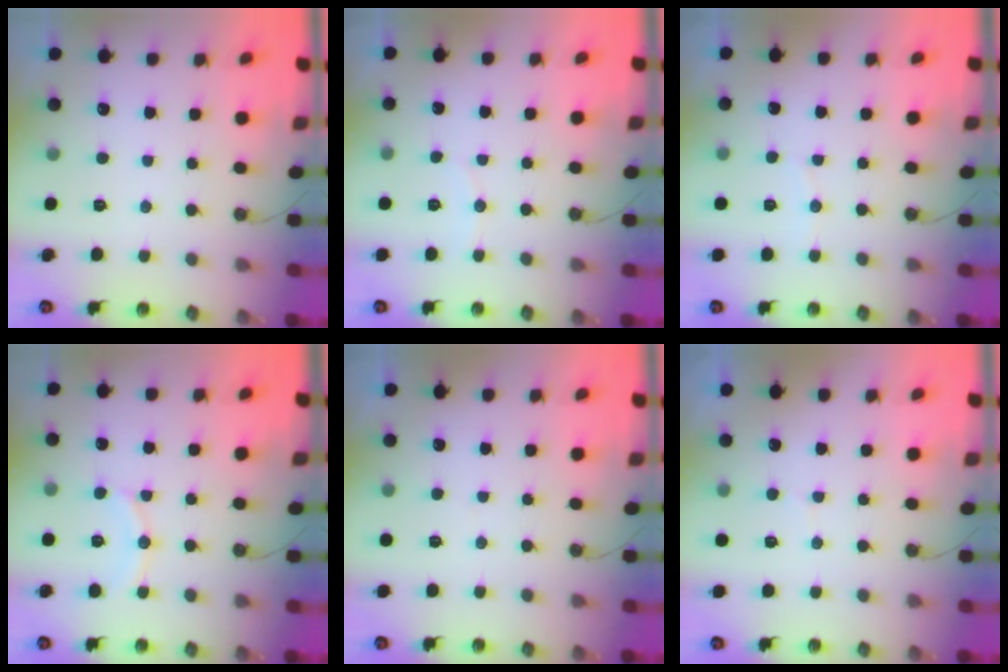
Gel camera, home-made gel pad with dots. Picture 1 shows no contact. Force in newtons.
{"total": 2.7, "press": 2.7, "slide": 0.3}
{"total": 3.0, "press": 2.9, "slide": 0.7}
{"total": 8.1, "press": 8.1, "slide": 0.8}
{"total": 1.2, "press": 1.2, "slide": 0.1}
{"total": 3.2, "press": 2.8, "slide": 1.5}